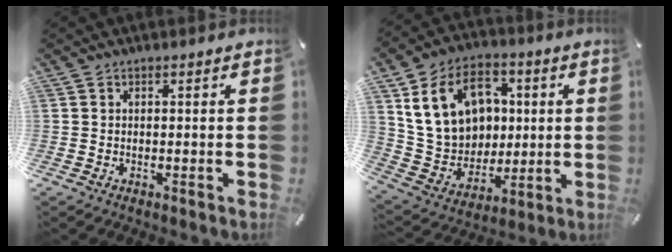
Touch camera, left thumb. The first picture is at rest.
{"total": 18.1, "force": [4.8, 14.6, 9.5], "torque": [-0.168, 0.000, 0.098]}